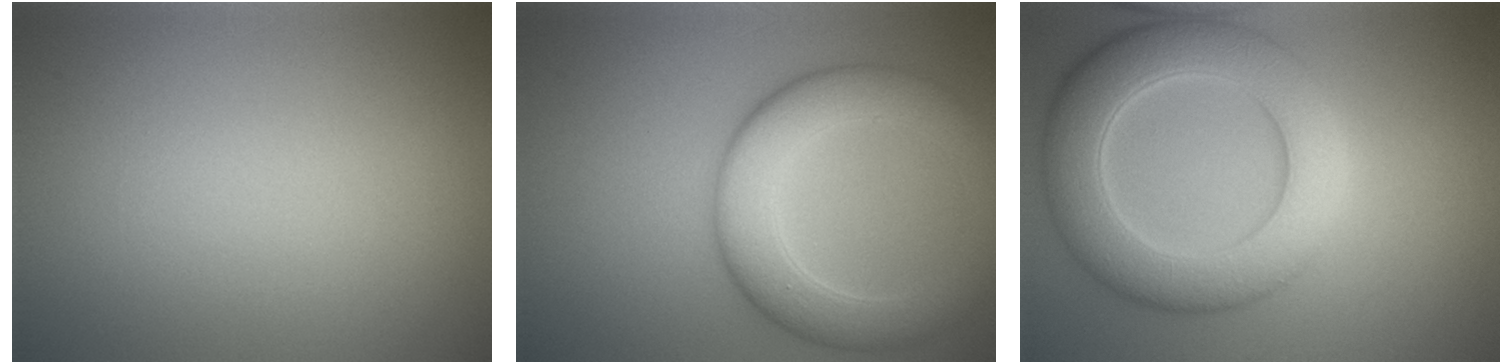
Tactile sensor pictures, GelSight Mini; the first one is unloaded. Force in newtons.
{"total": 6.9, "press": 6.9, "slide": 0.4}
{"total": 8.4, "press": 8.4, "slide": 0.3}